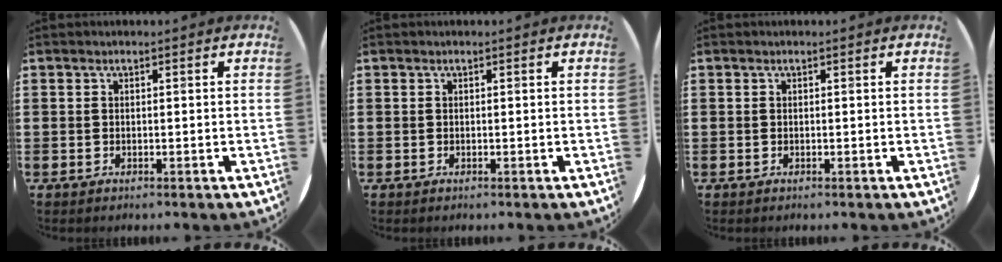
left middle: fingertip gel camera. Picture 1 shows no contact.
{"total": 0.0}
{"total": 0.0}